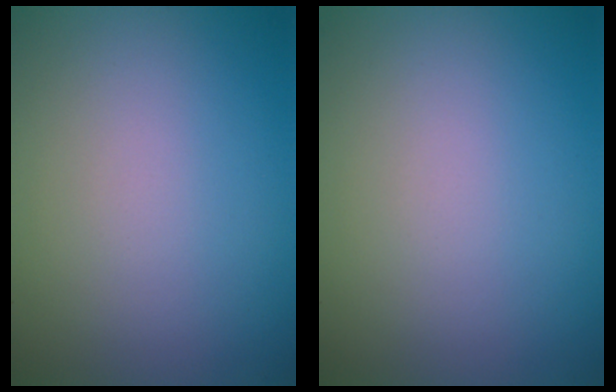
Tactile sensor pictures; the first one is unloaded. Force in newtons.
{"total": 0.0}